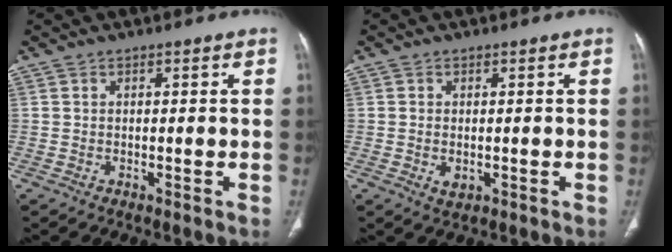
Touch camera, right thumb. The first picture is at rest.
{"total": 2.2, "force": [-0.4, 1.4, 1.6], "torque": [-0.029, -0.002, -0.002]}